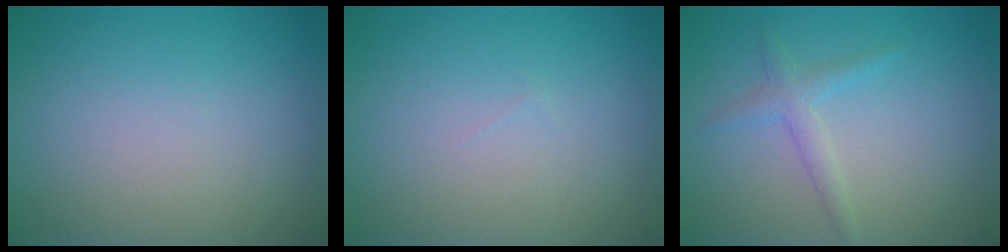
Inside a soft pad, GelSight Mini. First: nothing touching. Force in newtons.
{"total": 0.0}
{"total": 1.7, "press": 1.7, "slide": 0.1}